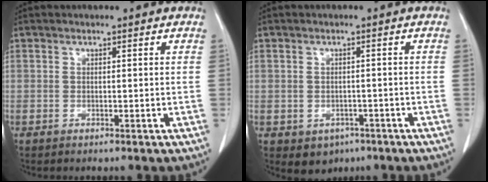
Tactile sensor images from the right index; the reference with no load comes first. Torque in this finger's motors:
{"motor_torque": [-0.36, -0.22, -0.21, -0.07]}